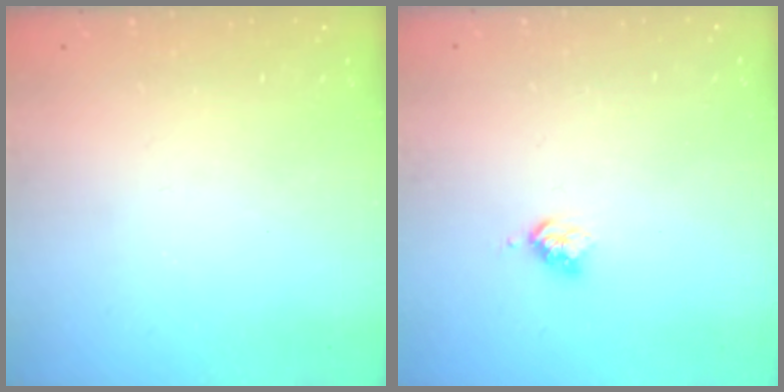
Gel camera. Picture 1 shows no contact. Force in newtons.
{"total": 3.0, "press": 2.9, "slide": 0.4}